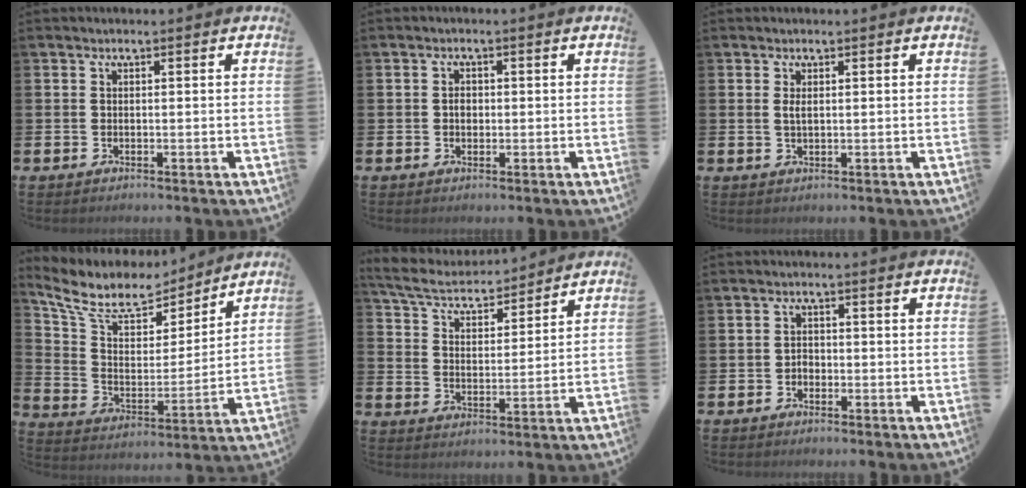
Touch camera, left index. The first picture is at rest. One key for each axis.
{"total": 1.4, "fx": 0.0, "fy": 1.2, "fz": 0.8, "tx": 0.007, "ty": -0.001, "tz": -0.006}
{"total": 1.2, "fx": 0.5, "fy": 0.5, "fz": 0.9, "tx": -0.005, "ty": -0.003, "tz": 0.004}
{"total": 9.9, "fx": 8.4, "fy": 4.1, "fz": 3.2, "tx": -0.103, "ty": -0.057, "tz": 0.147}
{"total": 6.0, "fx": 5.6, "fy": 1.2, "fz": 1.5, "tx": -0.052, "ty": -0.036, "tz": 0.097}
{"total": 1.3, "fx": -0.6, "fy": 1.1, "fz": 0.4, "tx": -0.003, "ty": 0.000, "tz": -0.014}